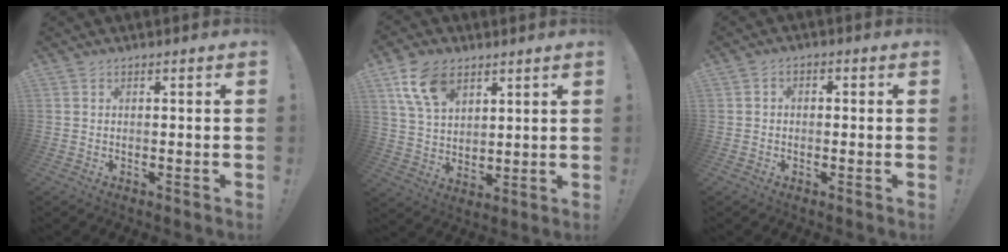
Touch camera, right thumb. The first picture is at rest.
{"total": 13.1, "force": [7.1, 8.1, 7.4], "torque": [-0.127, -0.019, 0.139]}
{"total": 2.0, "force": [-1.3, 1.2, 1.0], "torque": [-0.013, 0.011, -0.024]}